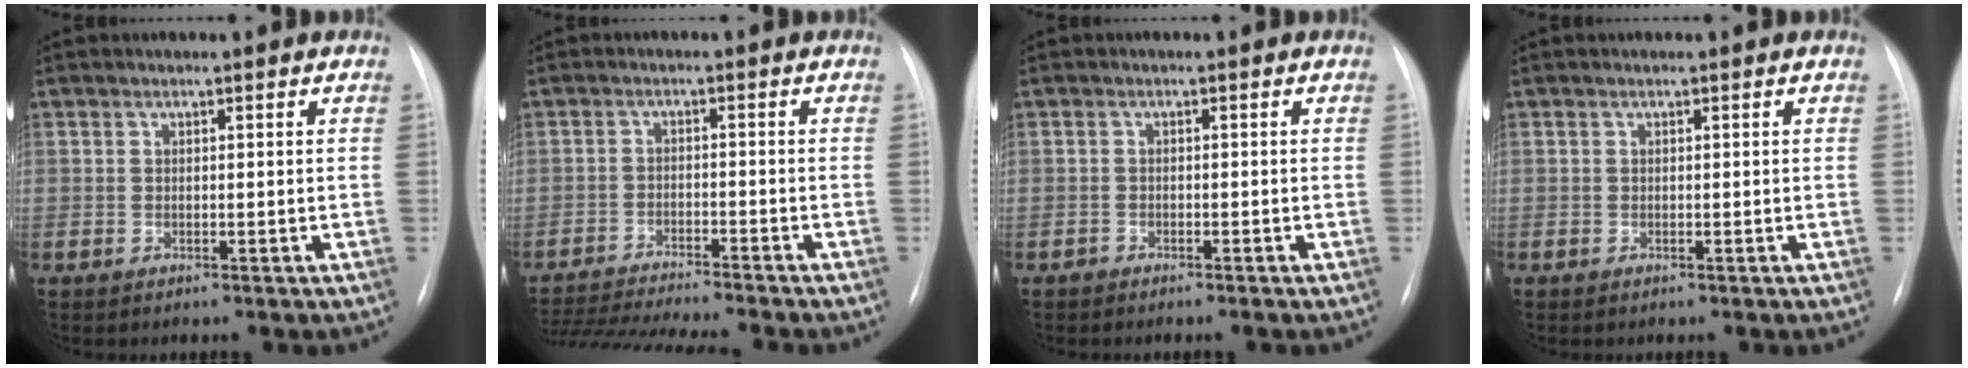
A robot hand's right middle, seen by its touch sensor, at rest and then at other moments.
{"total": 15.4, "force": [-14.0, -0.1, 6.4], "torque": [-0.106, -0.020, -0.213]}
{"total": 0.8, "force": [-0.8, 0.0, 0.2], "torque": [-0.003, 0.000, -0.014]}
{"total": 0.0}